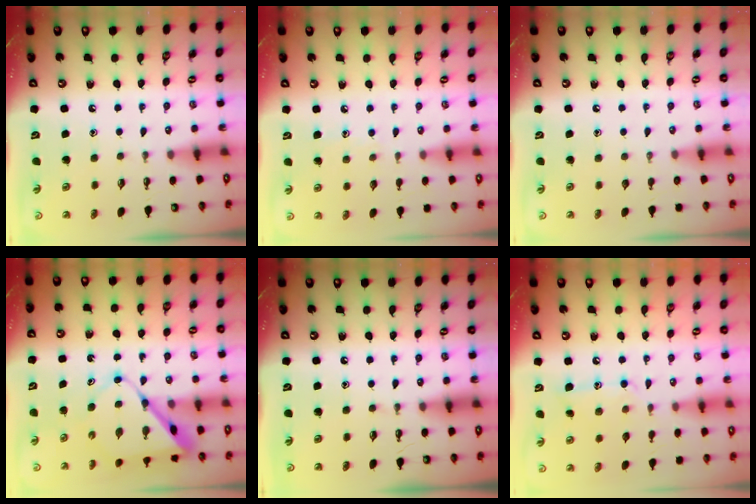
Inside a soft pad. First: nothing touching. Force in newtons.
{"total": 3.9, "press": 3.8, "slide": 0.4}
{"total": 0.0}
{"total": 8.5, "press": 8.5, "slide": 0.7}
{"total": 0.0}
{"total": 9.6, "press": 9.6, "slide": 0.5}